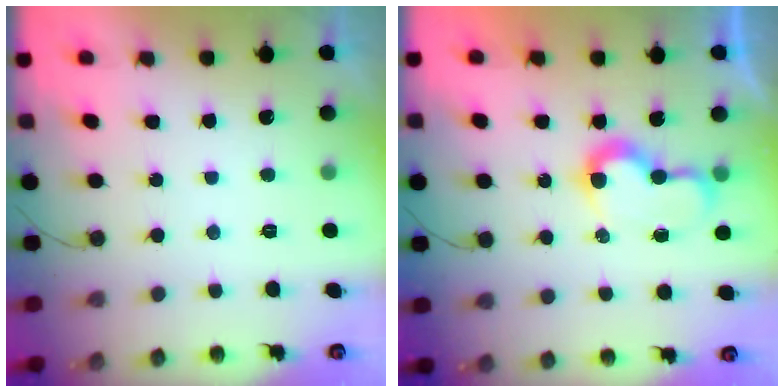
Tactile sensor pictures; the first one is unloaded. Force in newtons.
{"total": 7.0, "press": 7.0, "slide": 0.1}